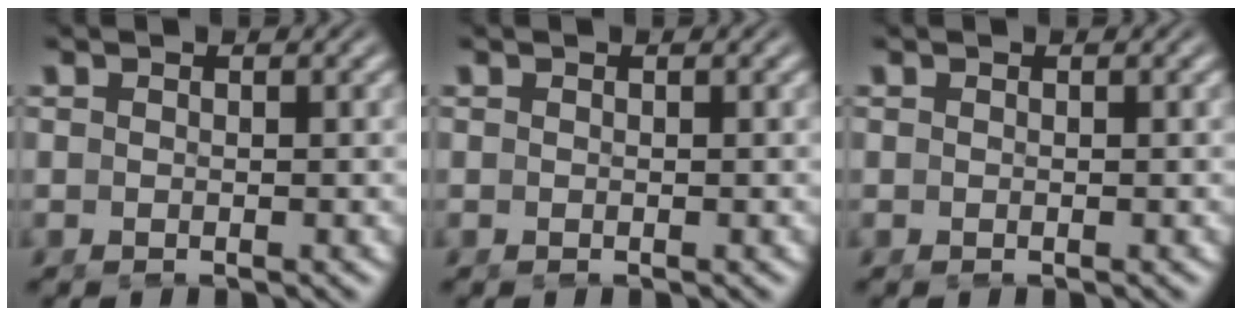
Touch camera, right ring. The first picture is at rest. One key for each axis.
{"total": 0.0}
{"total": 0.0}